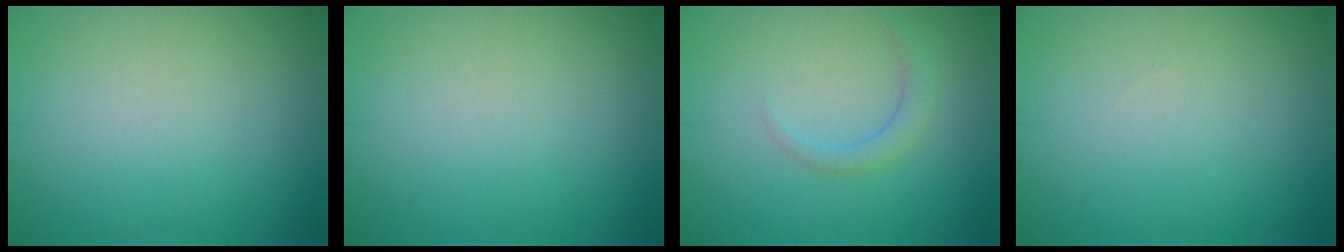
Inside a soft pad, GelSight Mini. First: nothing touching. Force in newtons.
{"total": 0.0}
{"total": 1.5, "press": 1.5, "slide": 0.1}
{"total": 0.0}